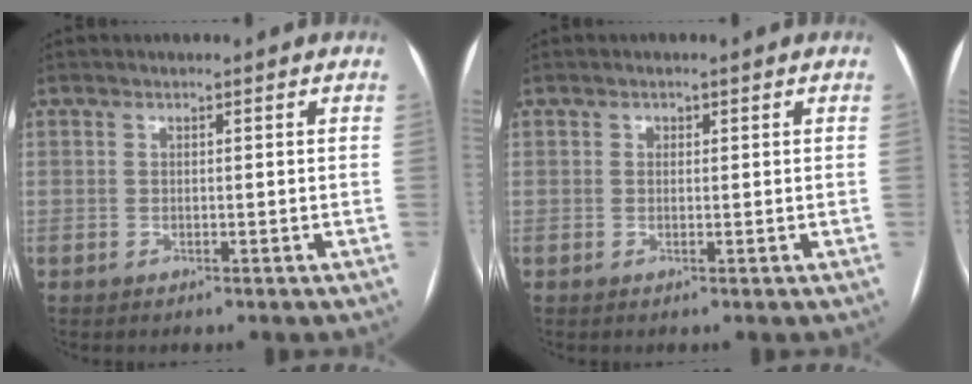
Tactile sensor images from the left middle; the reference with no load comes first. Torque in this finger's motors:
{"motor_torque": [0.00, 0.02, -0.01, -0.01]}